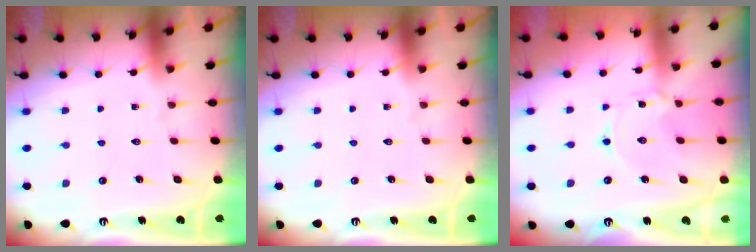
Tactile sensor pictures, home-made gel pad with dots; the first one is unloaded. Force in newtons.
{"total": 0.0}
{"total": 0.9, "press": 0.9, "slide": 0.2}